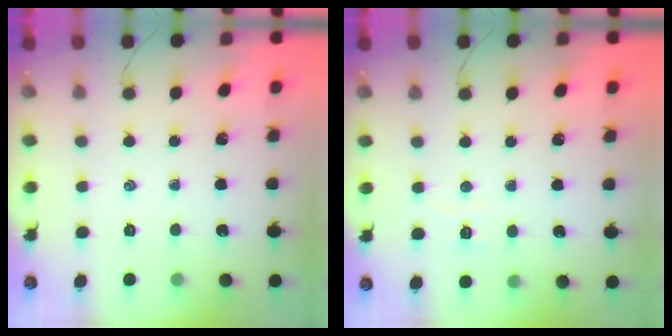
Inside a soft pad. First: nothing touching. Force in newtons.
{"total": 2.4, "press": 2.3, "slide": 0.8}